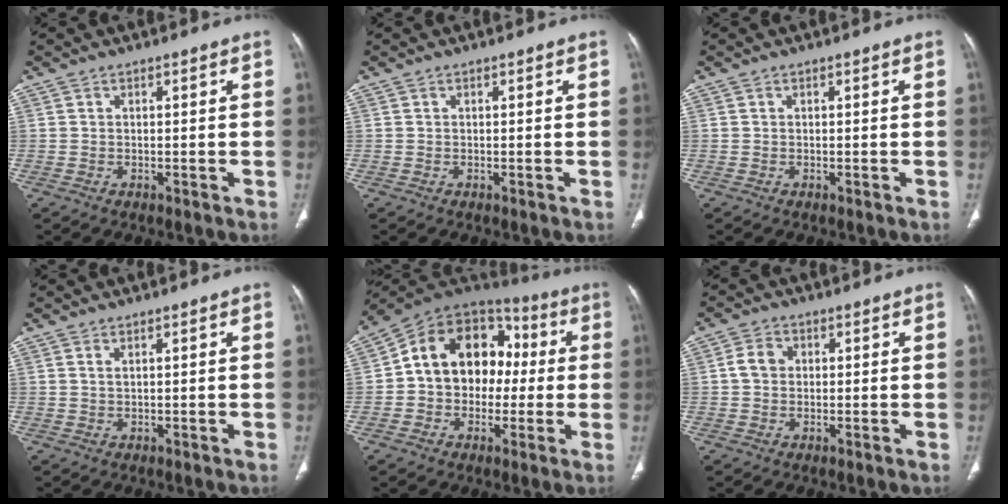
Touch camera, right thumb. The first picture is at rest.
{"total": 0.0}
{"total": 0.0}
{"total": 0.7, "force": [0.5, 0.2, 0.6], "torque": [-0.015, 0.002, 0.011]}
{"total": 17.3, "force": [0.4, 13.4, 10.9], "torque": [-0.130, 0.051, -0.003]}
{"total": 3.5, "force": [0.3, 2.9, 1.9], "torque": [-0.030, 0.009, 0.003]}